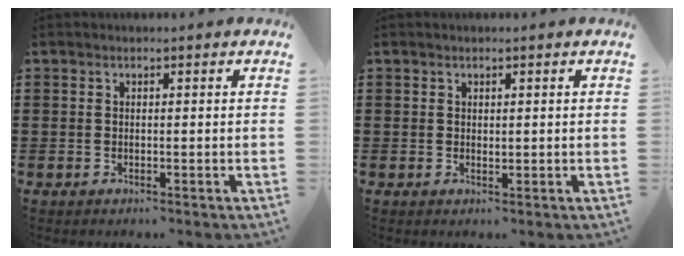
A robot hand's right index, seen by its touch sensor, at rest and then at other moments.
{"total": 0.8, "force": [0.6, 0.4, 0.2], "torque": [-0.006, 0.002, 0.012]}